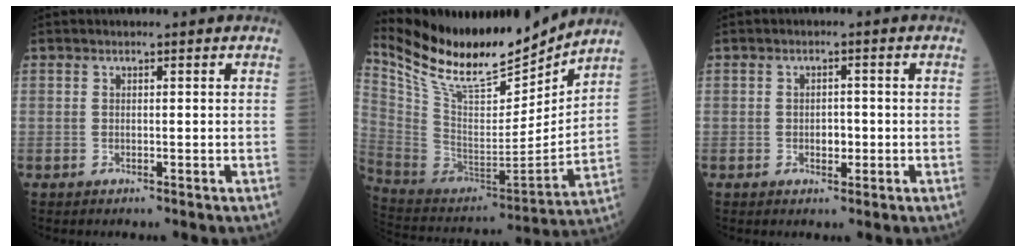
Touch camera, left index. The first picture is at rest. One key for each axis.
{"total": 20.8, "fx": 18.7, "fy": 3.4, "fz": 8.5, "tx": -0.169, "ty": -0.033, "tz": 0.328}
{"total": 1.8, "fx": -0.6, "fy": 1.2, "fz": 1.3, "tx": -0.017, "ty": -0.001, "tz": -0.008}